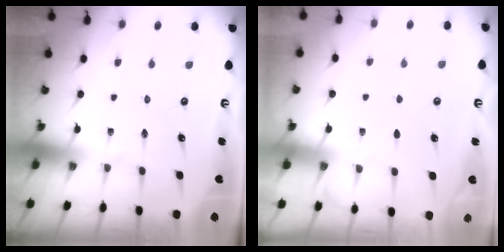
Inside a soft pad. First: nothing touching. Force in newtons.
{"total": 4.0, "press": 4.0, "slide": 0.5}